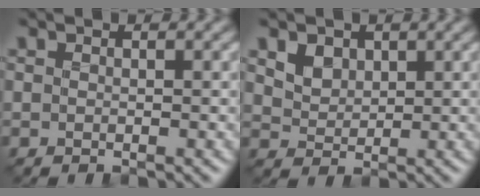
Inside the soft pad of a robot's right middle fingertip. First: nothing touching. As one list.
[{"total": 3.3, "force": [1.6, 2.4, 1.6], "torque": [-0.048, 0.000, 0.034]}]